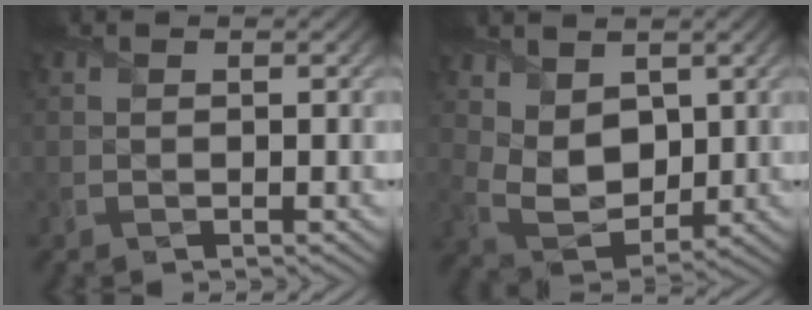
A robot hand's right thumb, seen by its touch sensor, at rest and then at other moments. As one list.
[{"total": 7.2, "force": [2.5, 4.9, 4.6], "torque": [-0.117, -0.017, 0.049]}]